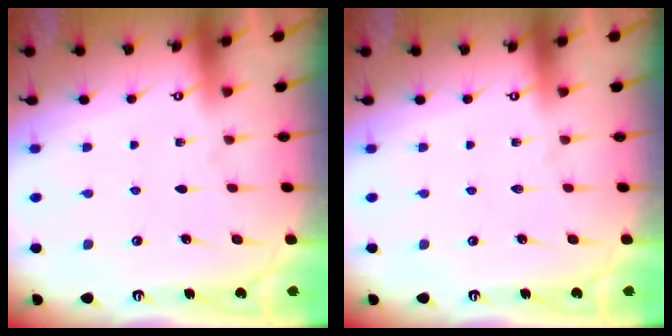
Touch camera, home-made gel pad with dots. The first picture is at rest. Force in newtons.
{"total": 0.0}